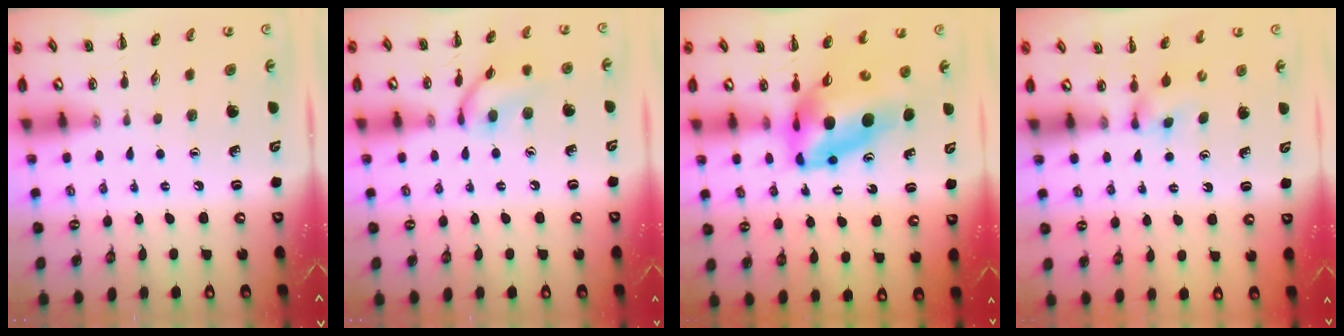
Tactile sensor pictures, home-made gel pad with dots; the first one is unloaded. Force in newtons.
{"total": 11.0, "press": 11.0, "slide": 0.6}
{"total": 10.0, "press": 9.6, "slide": 3.0}
{"total": 2.3, "press": 2.1, "slide": 1.0}